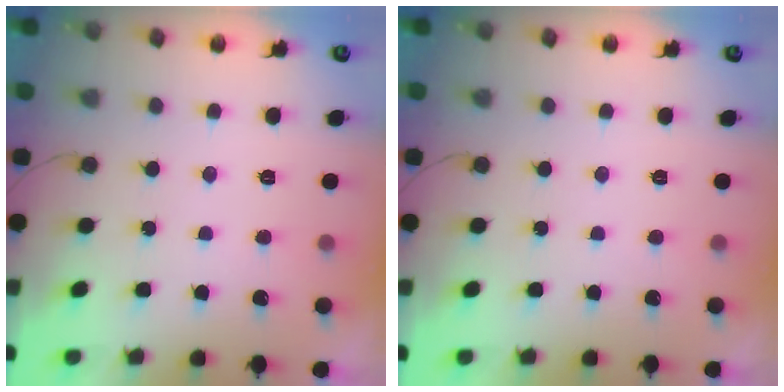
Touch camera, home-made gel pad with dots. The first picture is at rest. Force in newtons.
{"total": 1.7, "press": 1.7, "slide": 0.1}